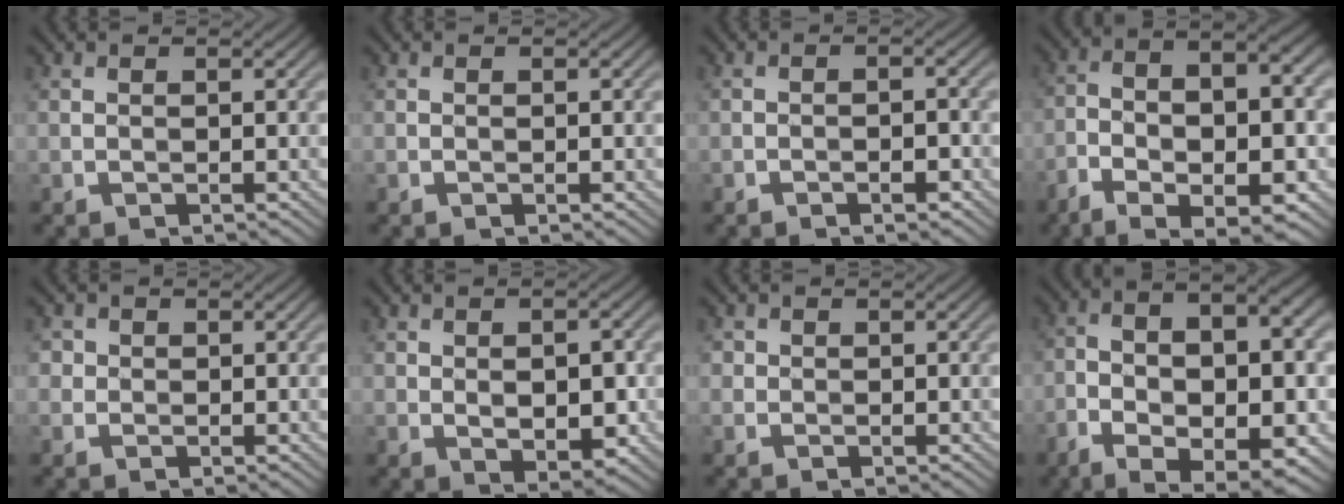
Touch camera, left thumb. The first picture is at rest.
{"total": 0.0}
{"total": 2.5, "force": [-1.5, 0.5, 2.0], "torque": [-0.032, 0.011, -0.026]}
{"total": 13.0, "force": [-5.4, 5.6, 10.4], "torque": [-0.187, -0.017, -0.084]}
{"total": 1.4, "force": [0.3, 1.3, 0.3], "torque": [-0.002, -0.001, 0.000]}
{"total": 5.1, "force": [-0.5, 2.8, 4.3], "torque": [-0.068, -0.009, -0.001]}
{"total": 0.9, "force": [0.2, 0.8, 0.2], "torque": [-0.001, -0.001, 0.001]}
{"total": 15.2, "force": [-4.9, 7.3, 12.4], "torque": [-0.216, -0.018, -0.064]}